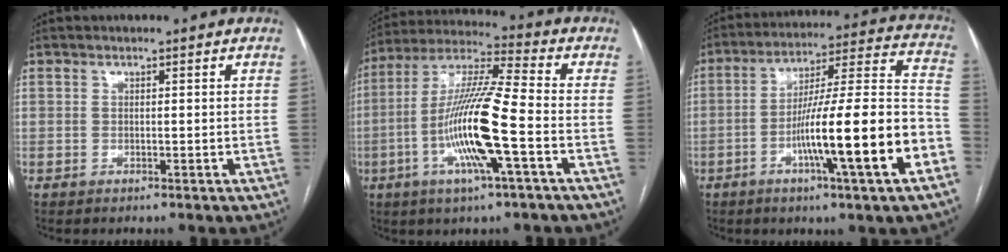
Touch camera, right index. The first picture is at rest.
{"total": 15.0, "force": [-4.1, 0.4, 14.4], "torque": [-0.288, -0.003, -0.083]}
{"total": 20.1, "force": [-7.2, 0.0, 18.8], "torque": [-0.260, 0.003, -0.115]}